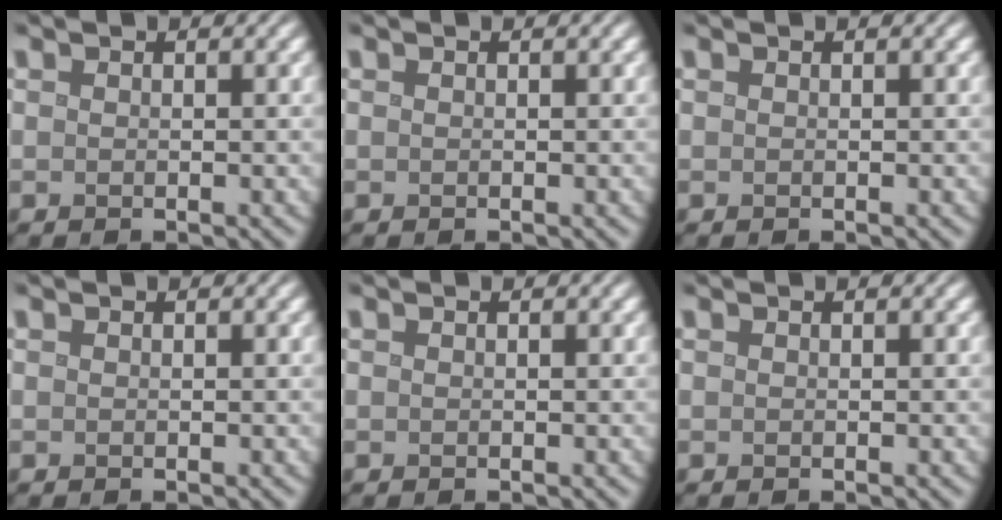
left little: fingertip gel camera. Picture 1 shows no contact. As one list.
[{"total": 0.0}, {"total": 0.0}, {"total": 0.0}, {"total": 0.0}, {"total": 0.0}]